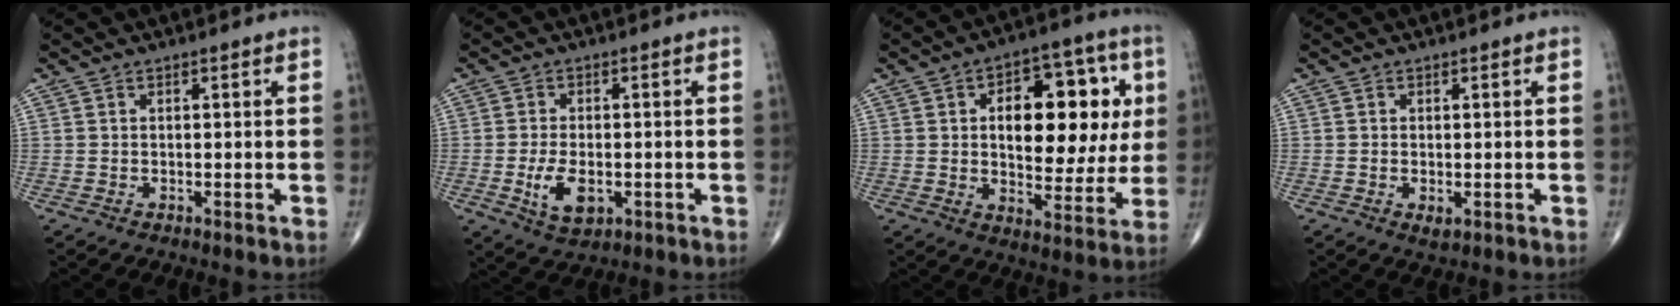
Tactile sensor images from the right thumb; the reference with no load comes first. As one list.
[{"total": 6.7, "force": [-1.7, 3.6, 5.4], "torque": [-0.093, -0.004, -0.023]}, {"total": 19.3, "force": [3.4, 10.4, 15.9], "torque": [-0.172, 0.008, 0.051]}, {"total": 1.6, "force": [-0.5, 0.7, 1.3], "torque": [-0.020, -0.003, -0.005]}]